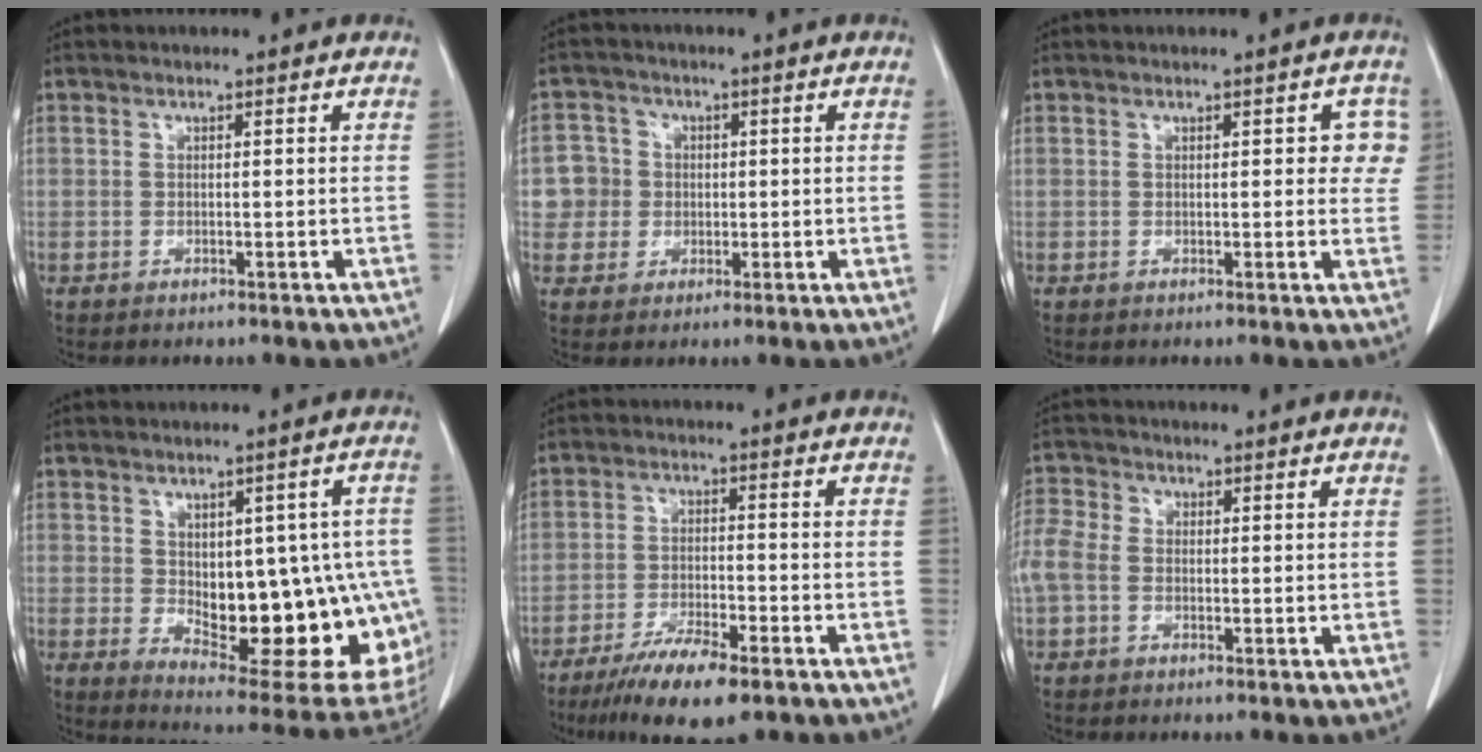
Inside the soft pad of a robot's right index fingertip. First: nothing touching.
{"total": 5.2, "force": [0.0, 5.2, 0.2], "torque": [0.003, 0.018, 0.001]}
{"total": 3.6, "force": [0.9, 2.0, 2.9], "torque": [-0.015, 0.014, 0.007]}
{"total": 20.6, "force": [-3.0, 8.7, 18.4], "torque": [-0.173, 0.013, -0.007]}
{"total": 9.3, "force": [-6.5, 1.5, 6.5], "torque": [-0.111, -0.018, -0.110]}
{"total": 8.8, "force": [-0.6, 7.1, 5.1], "torque": [-0.160, 0.025, -0.012]}